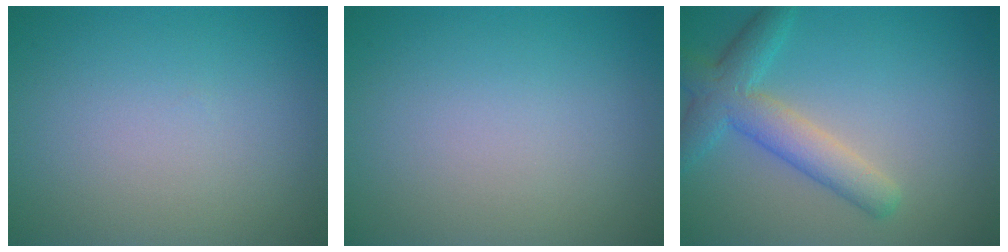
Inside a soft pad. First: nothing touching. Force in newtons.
{"total": 0.0}
{"total": 4.6, "press": 4.6, "slide": 0.2}